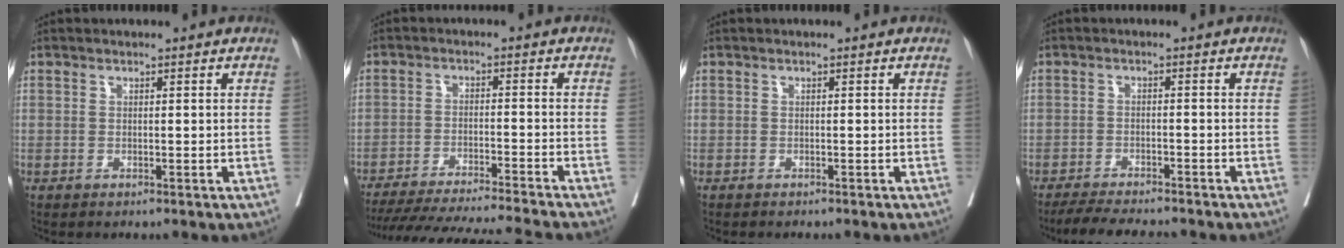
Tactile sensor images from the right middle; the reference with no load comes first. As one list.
[{"total": 18.9, "force": [-17.3, -1.5, 7.4], "torque": [-0.120, -0.043, -0.257]}, {"total": 1.5, "force": [-1.4, 0.3, 0.6], "torque": [-0.013, -0.002, -0.017]}, {"total": 7.6, "force": [-7.0, 1.0, 2.9], "torque": [-0.040, -0.014, -0.109]}]